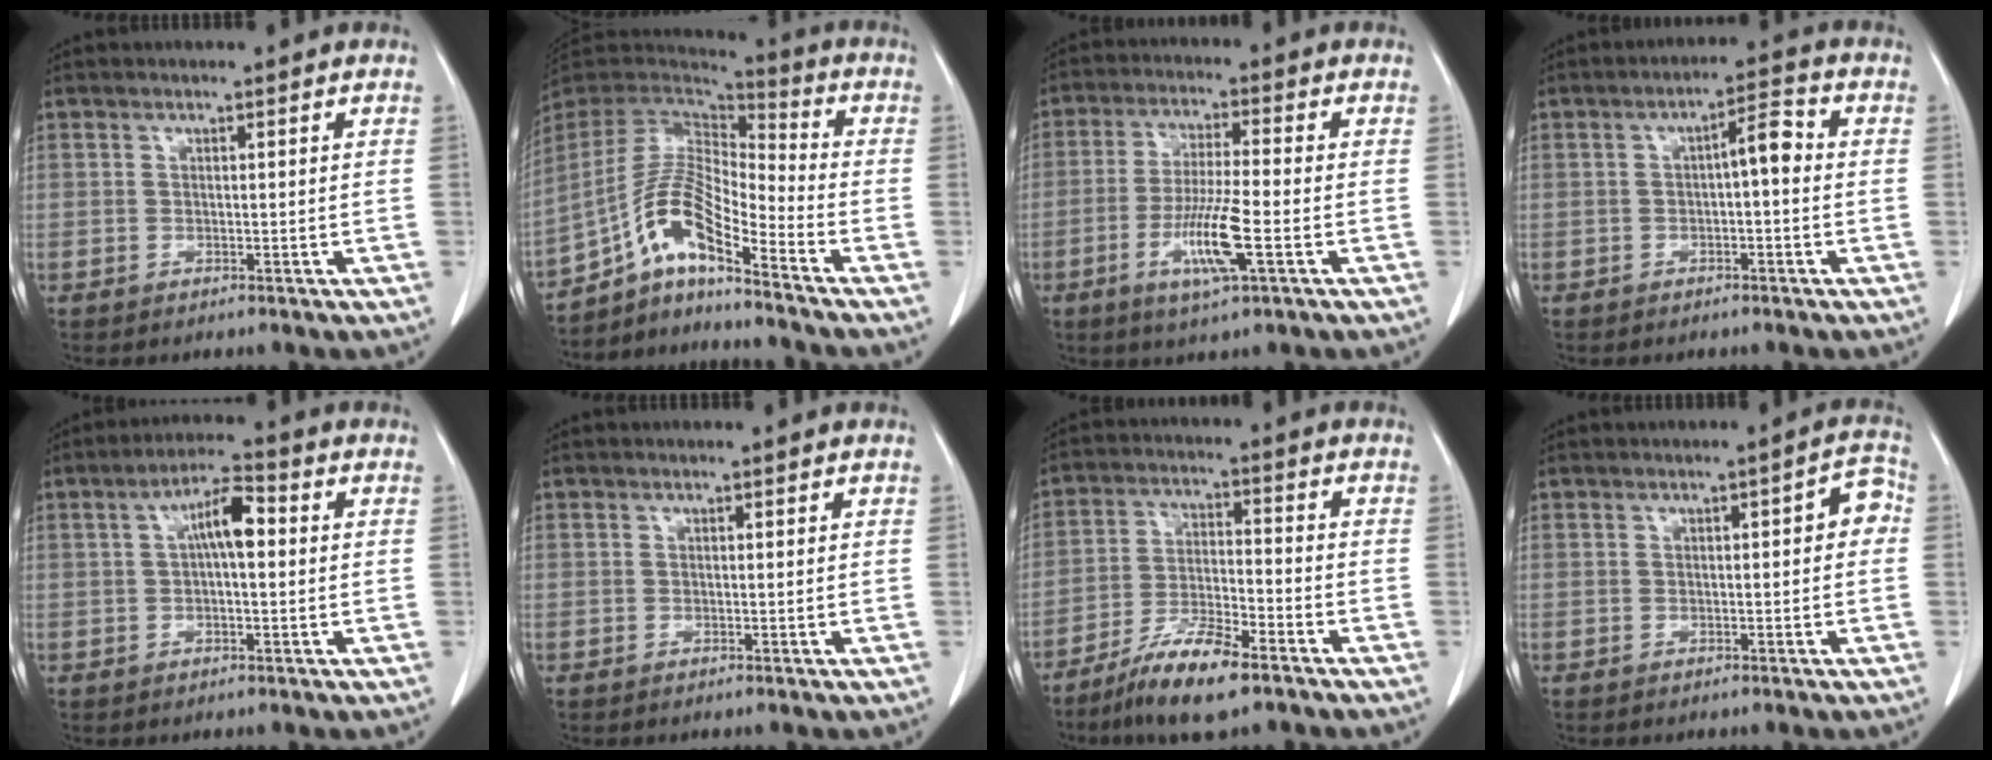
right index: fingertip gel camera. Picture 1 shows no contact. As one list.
[{"total": 12.4, "force": [-7.7, 2.0, 9.6], "torque": [-0.195, 0.016, -0.143]}, {"total": 9.3, "force": [-3.1, 0.4, 8.8], "torque": [-0.171, -0.013, -0.060]}, {"total": 4.5, "force": [0.1, 1.1, 4.4], "torque": [-0.065, 0.020, -0.001]}, {"total": 6.2, "force": [1.0, 1.6, 5.9], "torque": [-0.107, 0.022, 0.014]}, {"total": 0.0}, {"total": 10.3, "force": [-7.2, 1.8, 7.2], "torque": [-0.140, -0.018, -0.131]}, {"total": 3.4, "force": [0.1, 1.1, 3.2], "torque": [-0.031, 0.016, -0.003]}]